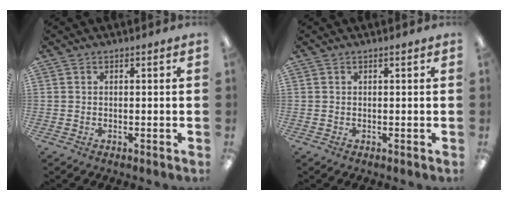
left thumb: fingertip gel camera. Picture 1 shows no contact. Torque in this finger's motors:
{"motor_torque": [-0.18, -0.04, 0.17, -0.11, 0.01]}